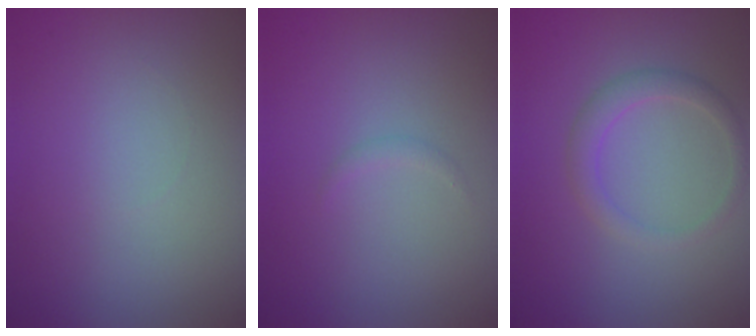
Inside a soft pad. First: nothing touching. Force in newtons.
{"total": 0.5, "press": 0.5, "slide": 0.0}
{"total": 2.0, "press": 2.0, "slide": 0.1}